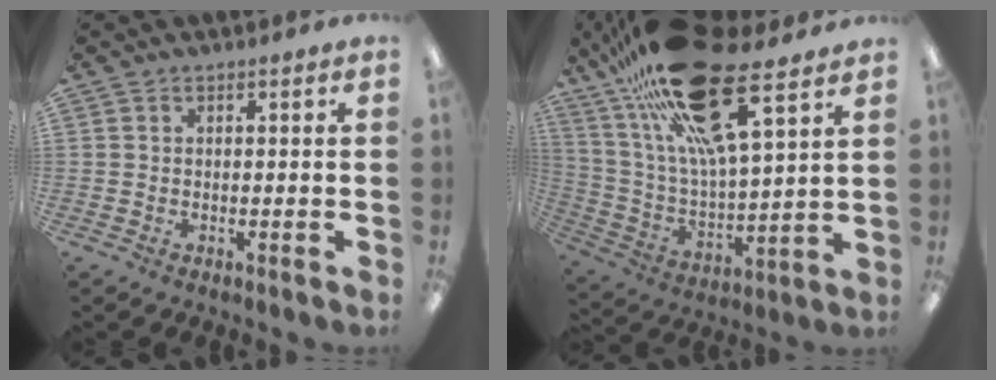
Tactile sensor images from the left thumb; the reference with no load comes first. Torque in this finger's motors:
{"motor_torque": [3.18, -1.80, 2.32, -0.38, 0.56]}